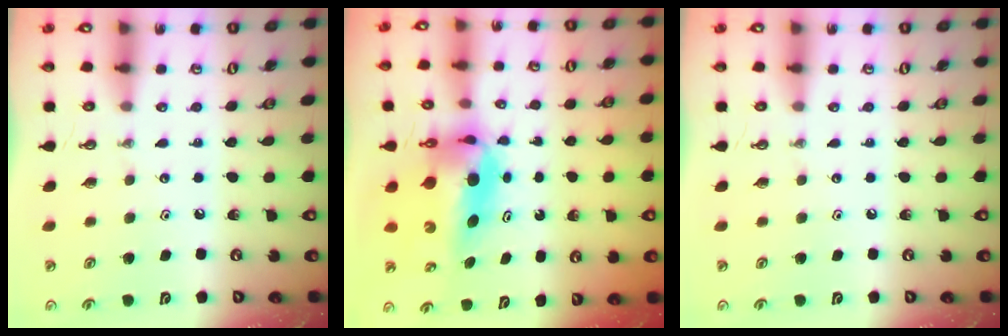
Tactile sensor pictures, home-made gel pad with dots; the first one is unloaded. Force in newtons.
{"total": 10.1, "press": 7.5, "slide": 6.9}
{"total": 0.0}